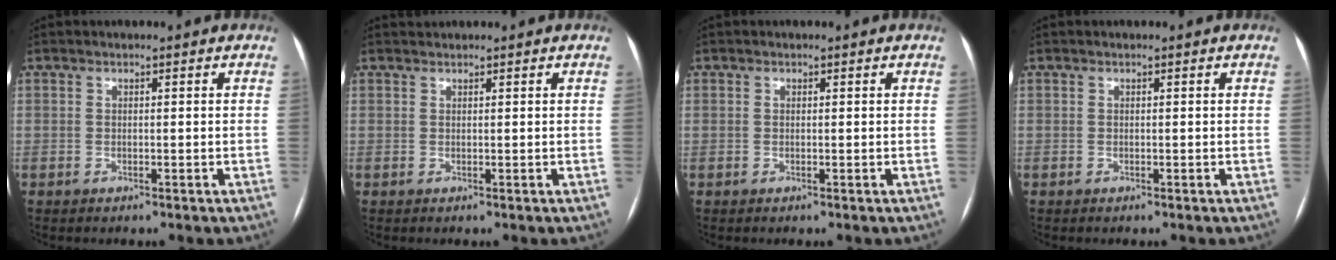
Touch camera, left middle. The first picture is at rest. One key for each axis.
{"total": 0.7, "fx": 0.7, "fy": 0.0, "fz": -0.2, "tx": -0.003, "ty": 0.012, "tz": 0.015}
{"total": 0.0}
{"total": 0.0}